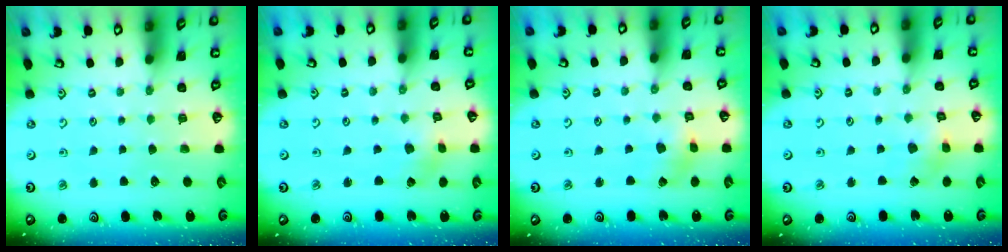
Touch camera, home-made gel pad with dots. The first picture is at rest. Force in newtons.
{"total": 1.1, "press": 1.1, "slide": 0.1}
{"total": 2.5, "press": 2.5, "slide": 0.4}
{"total": 2.9, "press": 2.9, "slide": 0.3}